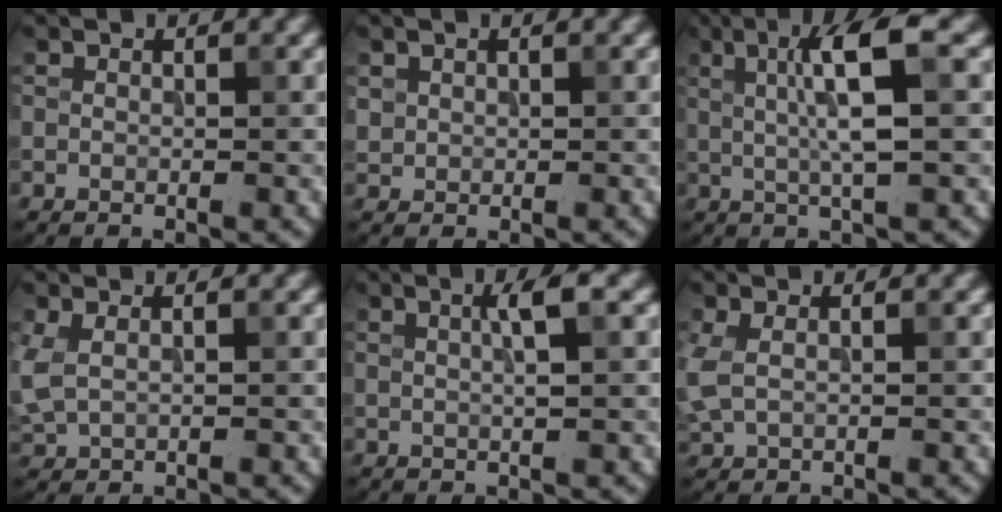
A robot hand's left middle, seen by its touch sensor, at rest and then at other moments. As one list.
[{"total": 0.8, "force": [0.4, 0.7, 0.1], "torque": [0.000, -0.004, 0.012]}, {"total": 5.7, "force": [1.2, 0.8, 5.5], "torque": [-0.094, 0.007, 0.022]}, {"total": 1.7, "force": [0.6, 0.9, 1.3], "torque": [-0.035, 0.003, 0.017]}, {"total": 2.7, "force": [0.8, 0.5, 2.5], "torque": [-0.034, 0.007, 0.010]}, {"total": 1.5, "force": [0.4, 0.7, 1.3], "torque": [-0.035, 0.004, 0.008]}]